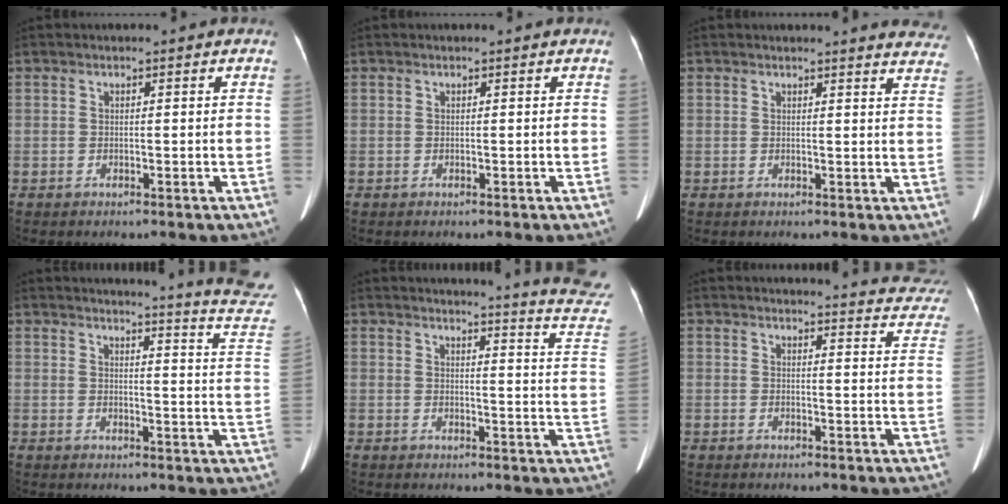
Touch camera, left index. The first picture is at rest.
{"total": 0.0}
{"total": 9.7, "force": [9.5, 0.9, 1.7], "torque": [0.005, -0.052, 0.069]}
{"total": 16.7, "force": [16.3, -1.4, 2.9], "torque": [-0.030, -0.143, 0.153]}
{"total": 16.3, "force": [15.9, -0.7, 3.4], "torque": [-0.030, -0.130, 0.147]}
{"total": 15.7, "force": [15.3, 2.3, 2.4], "torque": [0.002, -0.074, 0.137]}